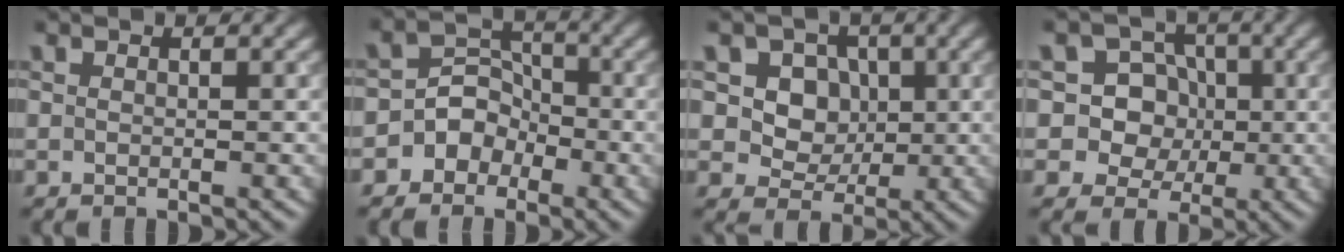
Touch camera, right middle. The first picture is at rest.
{"total": 4.6, "force": [-2.3, 3.9, 0.9], "torque": [0.023, 0.013, -0.065]}
{"total": 7.1, "force": [2.1, 5.8, 3.4], "torque": [-0.056, 0.012, 0.027]}
{"total": 8.6, "force": [1.1, 8.0, 2.9], "torque": [-0.050, 0.046, 0.004]}